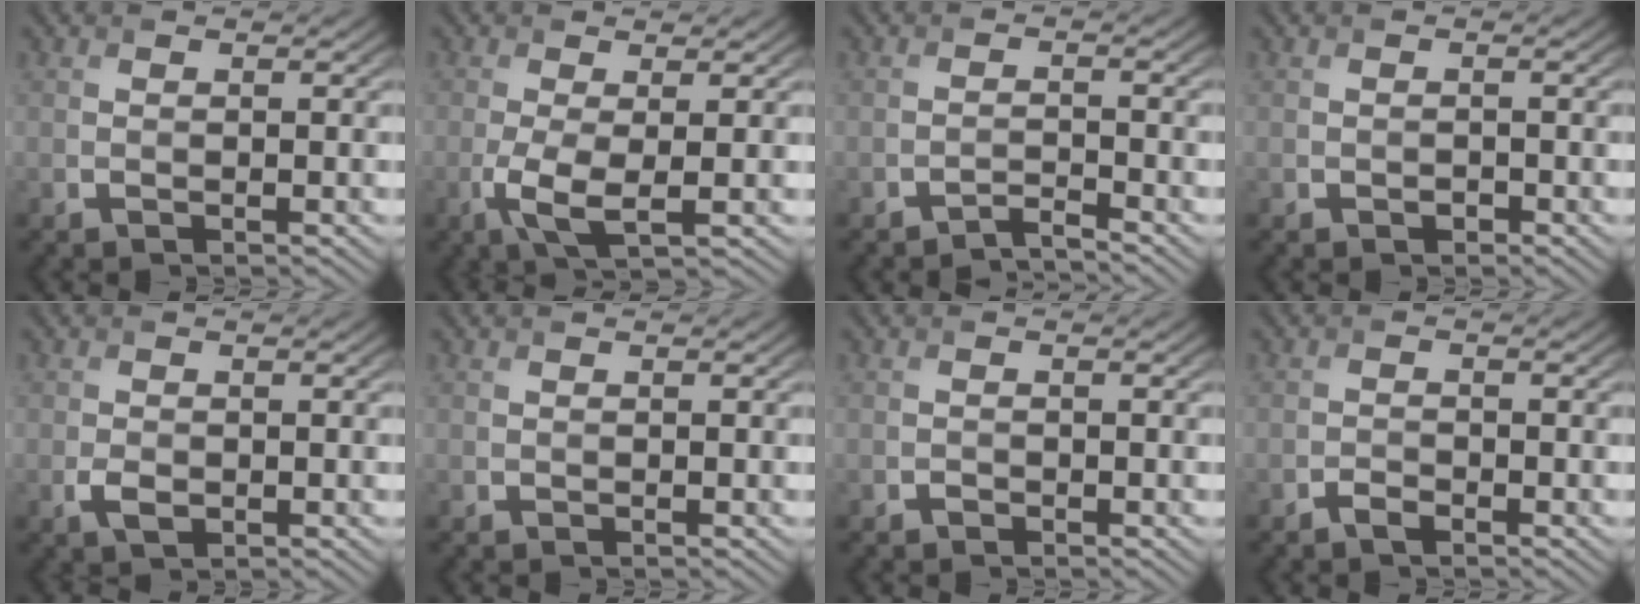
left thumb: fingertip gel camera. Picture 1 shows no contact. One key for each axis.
{"total": 4.1, "fx": -0.8, "fy": 1.1, "fz": 3.8, "tx": -0.091, "ty": -0.006, "tz": -0.019}
{"total": 1.7, "fx": -1.7, "fy": 0.1, "fz": 0.5, "tx": -0.006, "ty": 0.001, "tz": -0.039}
{"total": 0.7, "fx": -0.4, "fy": 0.4, "fz": 0.3, "tx": -0.003, "ty": -0.002, "tz": -0.006}
{"total": 1.9, "fx": -0.6, "fy": 1.2, "fz": 1.3, "tx": -0.031, "ty": -0.005, "tz": -0.009}
{"total": 0.0}
{"total": 0.5, "fx": -0.4, "fy": 0.3, "fz": 0.2, "tx": -0.001, "ty": -0.002, "tz": -0.008}
{"total": 1.3, "fx": -1.0, "fy": 0.4, "fz": 0.7, "tx": -0.015, "ty": -0.001, "tz": -0.021}